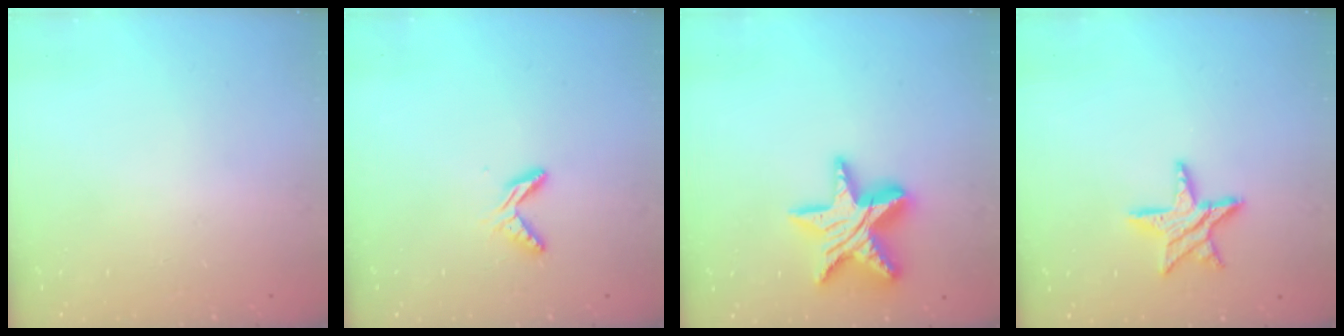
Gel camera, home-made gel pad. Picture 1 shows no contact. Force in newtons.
{"total": 5.0, "press": 5.0, "slide": 0.4}
{"total": 17.3, "press": 17.2, "slide": 1.5}
{"total": 9.2, "press": 9.2, "slide": 0.3}